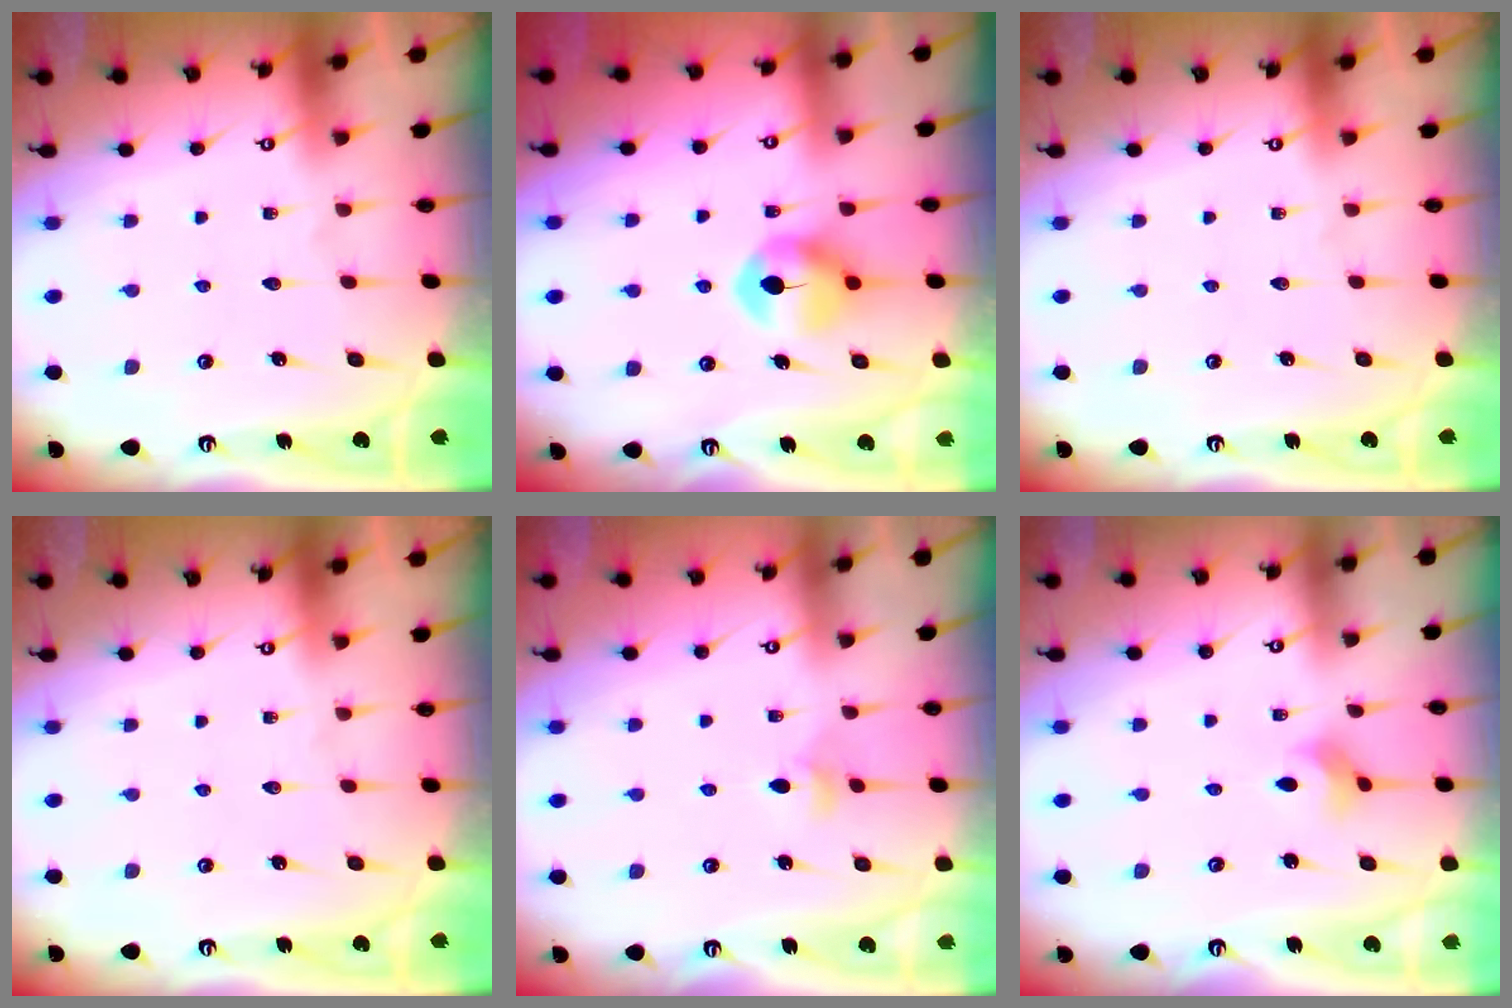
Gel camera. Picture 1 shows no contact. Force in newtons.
{"total": 8.0, "press": 7.9, "slide": 0.3}
{"total": 0.0}
{"total": 0.0}
{"total": 3.7, "press": 3.6, "slide": 0.8}
{"total": 2.5, "press": 2.4, "slide": 0.5}